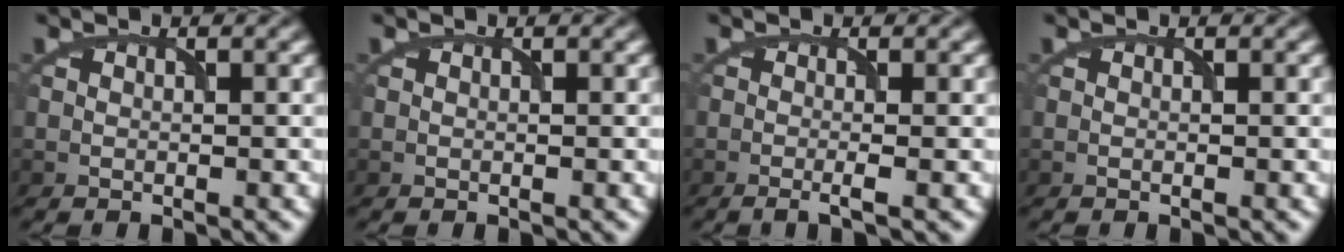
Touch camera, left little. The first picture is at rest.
{"total": 0.0}
{"total": 1.7, "force": [-0.5, 0.3, 1.6], "torque": [-0.025, -0.004, -0.013]}
{"total": 0.0}